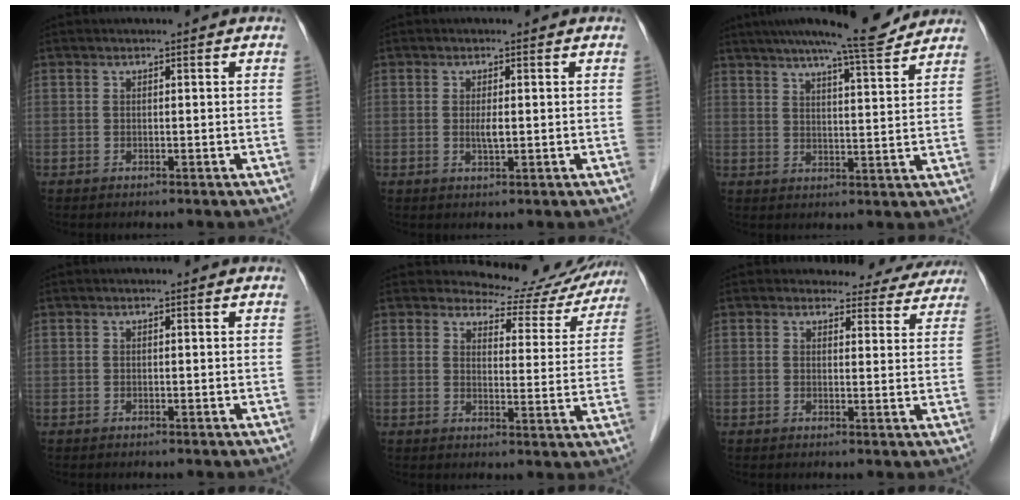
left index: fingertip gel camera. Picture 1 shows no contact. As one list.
[{"total": 1.8, "force": [0.0, 0.3, 1.7], "torque": [-0.038, -0.002, 0.002]}, {"total": 11.8, "force": [10.6, 0.5, 5.3], "torque": [-0.082, 0.004, 0.146]}, {"total": 0.0}, {"total": 10.4, "force": [10.0, 2.6, -0.3], "torque": [0.019, -0.024, 0.108]}, {"total": 9.3, "force": [8.6, 3.5, 0.6], "torque": [0.027, -0.007, 0.075]}]